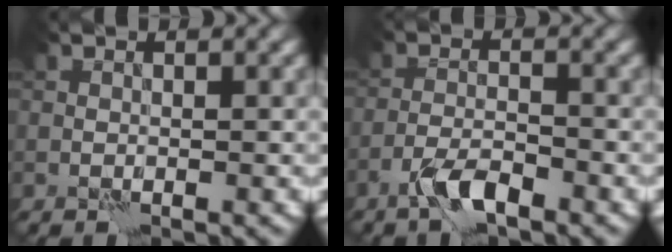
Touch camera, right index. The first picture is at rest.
{"total": 3.2, "force": [-2.5, 0.5, 1.9], "torque": [-0.043, 0.006, -0.053]}